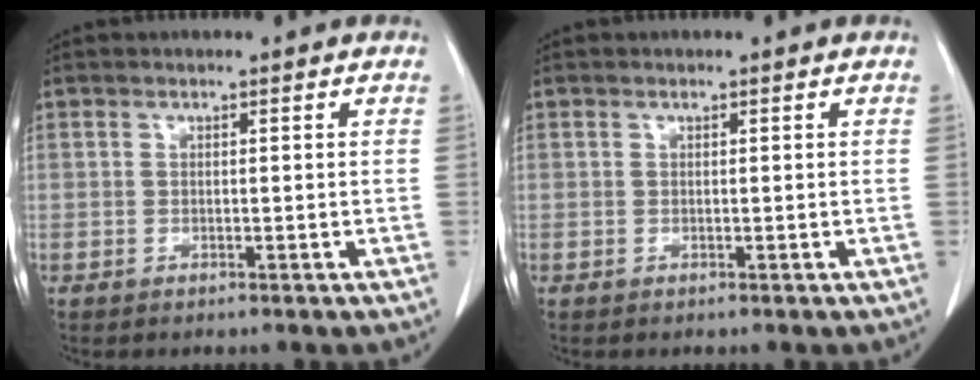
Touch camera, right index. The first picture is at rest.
{"total": 0.0}